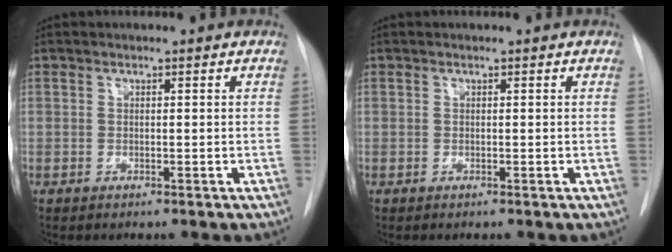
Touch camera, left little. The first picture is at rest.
{"total": 0.0}